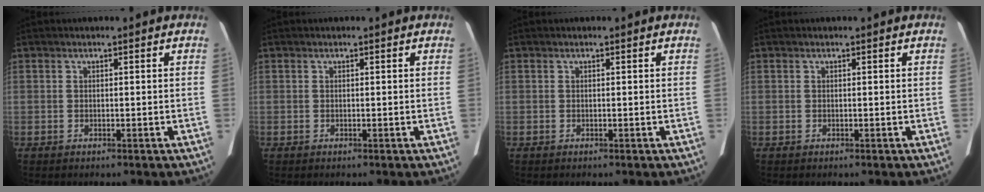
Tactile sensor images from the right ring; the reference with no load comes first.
{"total": 0.0}
{"total": 0.0}
{"total": 0.0}